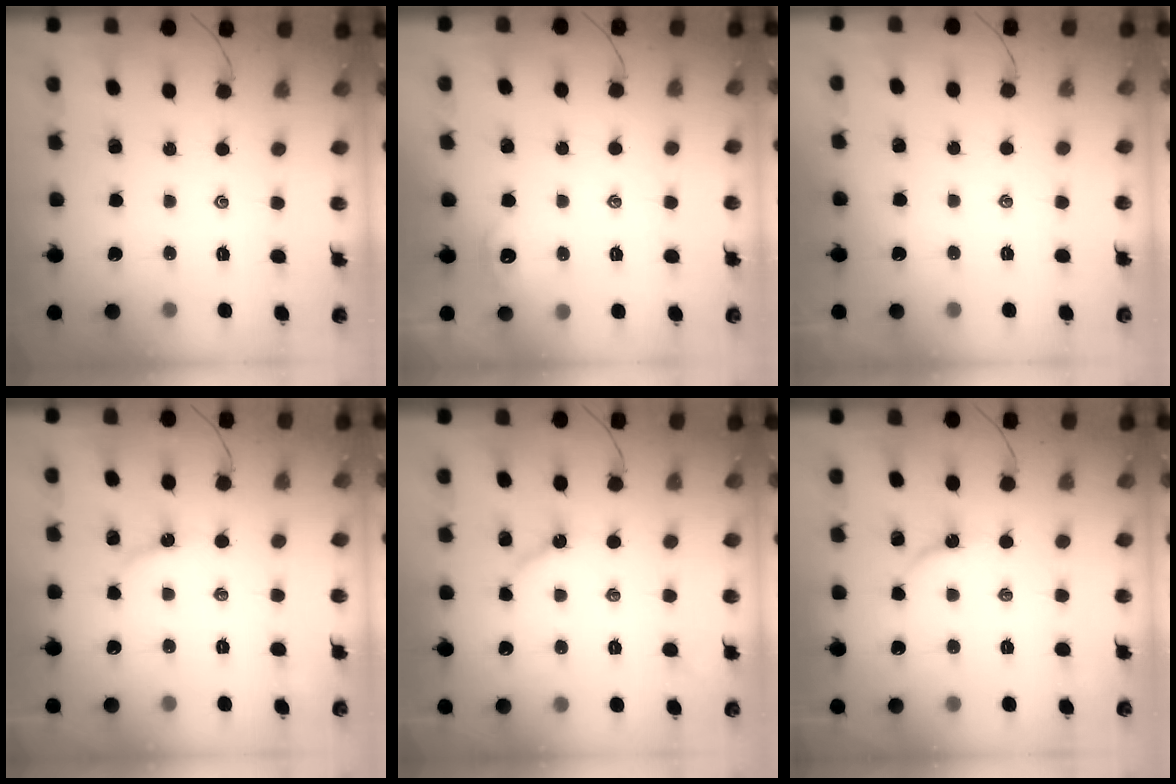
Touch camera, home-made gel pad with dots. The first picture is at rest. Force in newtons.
{"total": 2.7, "press": 2.7, "slide": 0.3}
{"total": 1.2, "press": 1.2, "slide": 0.3}
{"total": 3.5, "press": 3.5, "slide": 0.4}
{"total": 4.7, "press": 4.7, "slide": 0.7}
{"total": 2.9, "press": 2.9, "slide": 0.4}